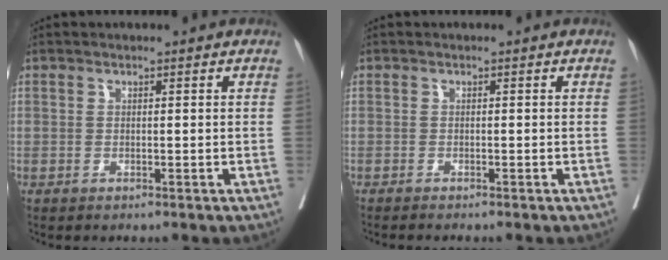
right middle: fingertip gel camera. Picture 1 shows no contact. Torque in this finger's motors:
{"motor_torque": [0.72, -0.54, 0.02, 0.01]}